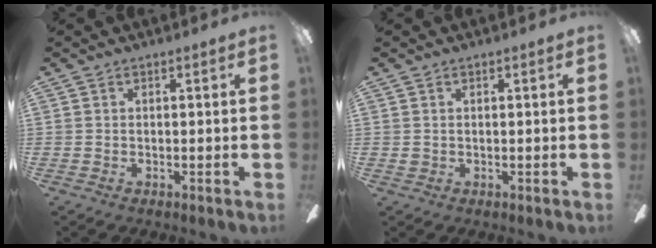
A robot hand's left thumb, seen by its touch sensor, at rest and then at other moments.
{"total": 0.7, "force": [0.2, 0.7, 0.2], "torque": [-0.004, 0.005, 0.003]}